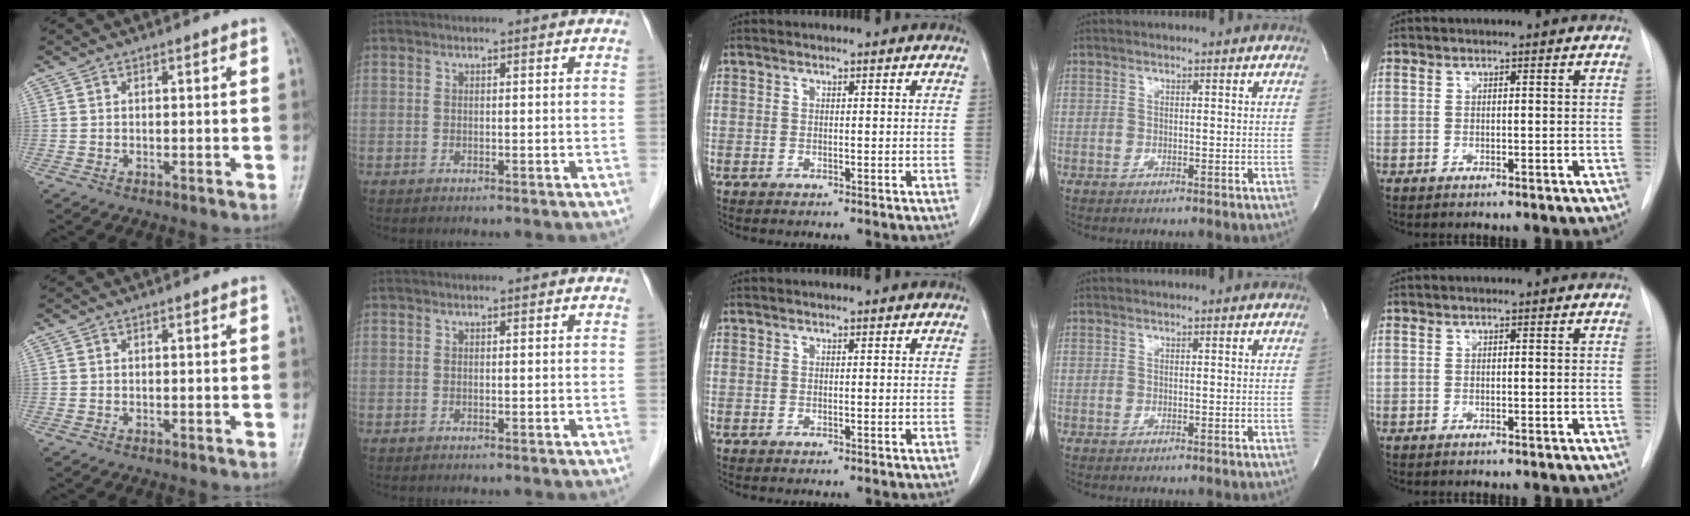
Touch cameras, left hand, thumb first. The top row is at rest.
{}